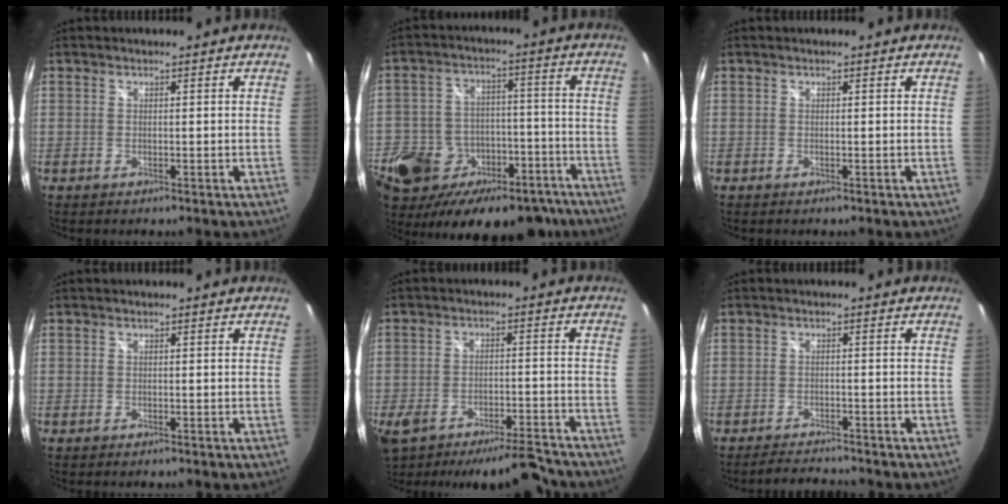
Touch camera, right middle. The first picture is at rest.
{"total": 28.7, "force": [-16.9, 18.1, 14.5], "torque": [-0.316, 0.000, -0.210]}
{"total": 0.0}
{"total": 0.0}
{"total": 14.5, "force": [-11.5, 5.1, 7.3], "torque": [-0.159, -0.019, -0.167]}
{"total": 3.7, "force": [-3.6, 0.2, 0.7], "torque": [-0.026, -0.002, -0.060]}